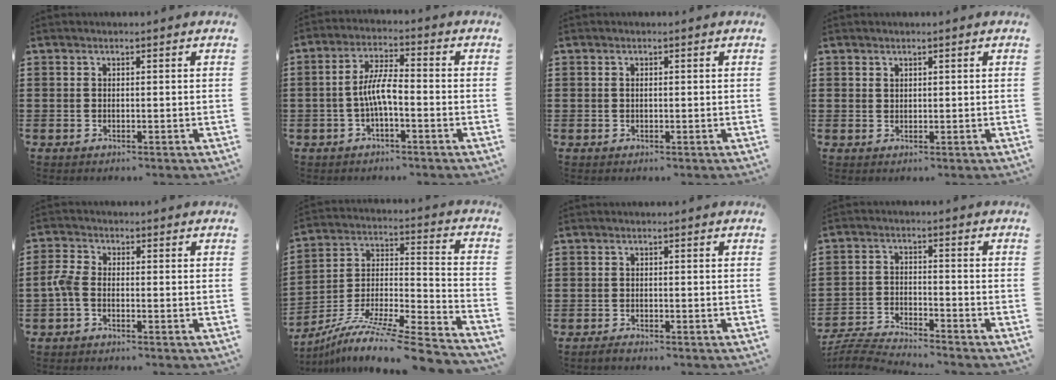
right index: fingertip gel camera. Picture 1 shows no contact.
{"total": 5.8, "force": [-1.2, 1.7, 5.4], "torque": [-0.118, 0.001, -0.029]}
{"total": 0.6, "force": [0.0, 0.3, 0.5], "torque": [-0.012, 0.000, 0.001]}
{"total": 1.1, "force": [0.9, 0.7, 0.2], "torque": [-0.006, 0.002, 0.018]}
{"total": 3.1, "force": [-1.2, 1.6, 2.4], "torque": [-0.073, -0.006, -0.031]}
{"total": 9.7, "force": [-7.7, 0.6, 5.9], "torque": [-0.101, -0.001, -0.151]}
{"total": 0.8, "force": [-0.7, 0.1, 0.2], "torque": [-0.007, -0.003, -0.014]}
{"total": 4.9, "force": [-4.9, -0.1, 0.7], "torque": [-0.033, -0.006, -0.105]}